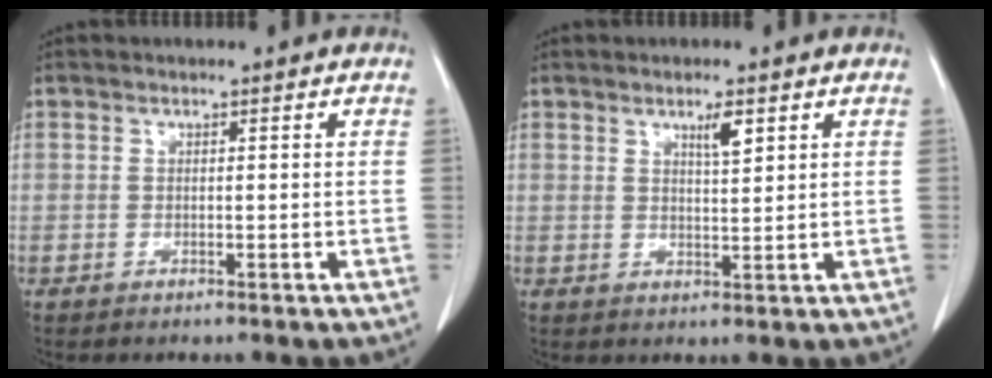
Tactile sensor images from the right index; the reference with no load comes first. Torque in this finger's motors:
{"motor_torque": [0.06, 0.05, 0.01, 0.02]}